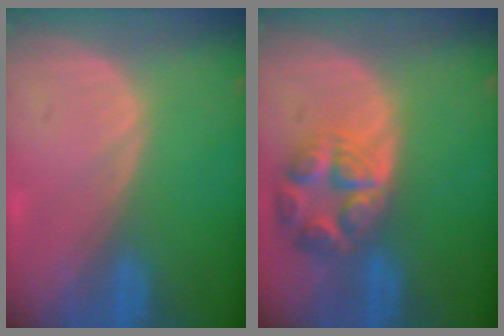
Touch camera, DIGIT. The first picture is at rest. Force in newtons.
{"total": 7.6, "press": 6.8, "slide": 3.4}